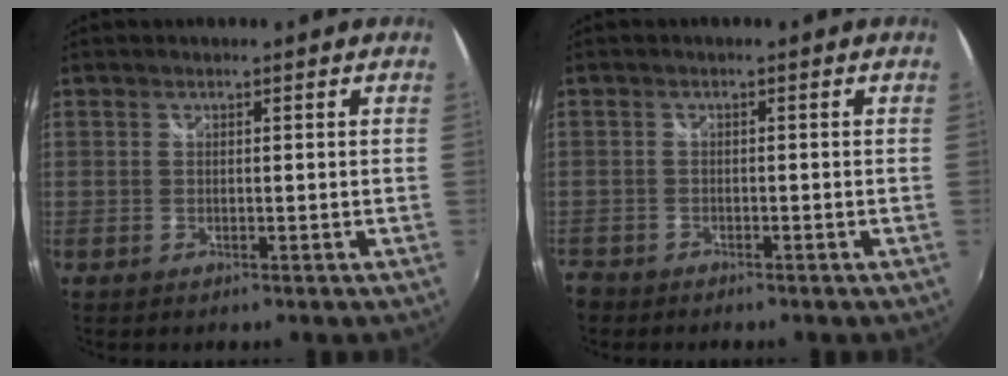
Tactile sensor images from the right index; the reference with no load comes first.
{"total": 3.0, "force": [-2.4, 1.8, 0.1], "torque": [-0.016, -0.002, -0.050]}